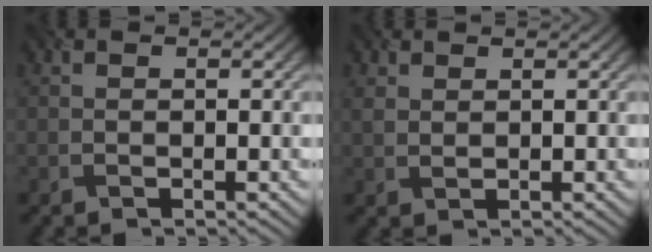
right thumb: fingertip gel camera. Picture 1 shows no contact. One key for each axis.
{"total": 1.4, "fx": 1.3, "fy": 0.4, "fz": 0.2, "tx": -0.018, "ty": -0.002, "tz": 0.026}